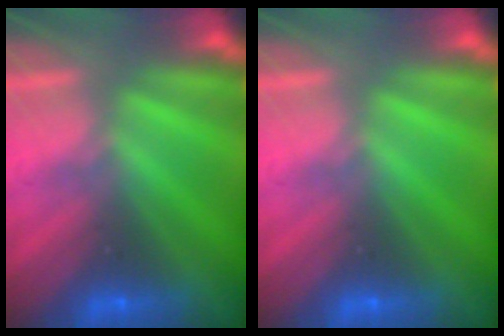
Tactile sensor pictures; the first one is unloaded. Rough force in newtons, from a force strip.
{"total": 0.0}